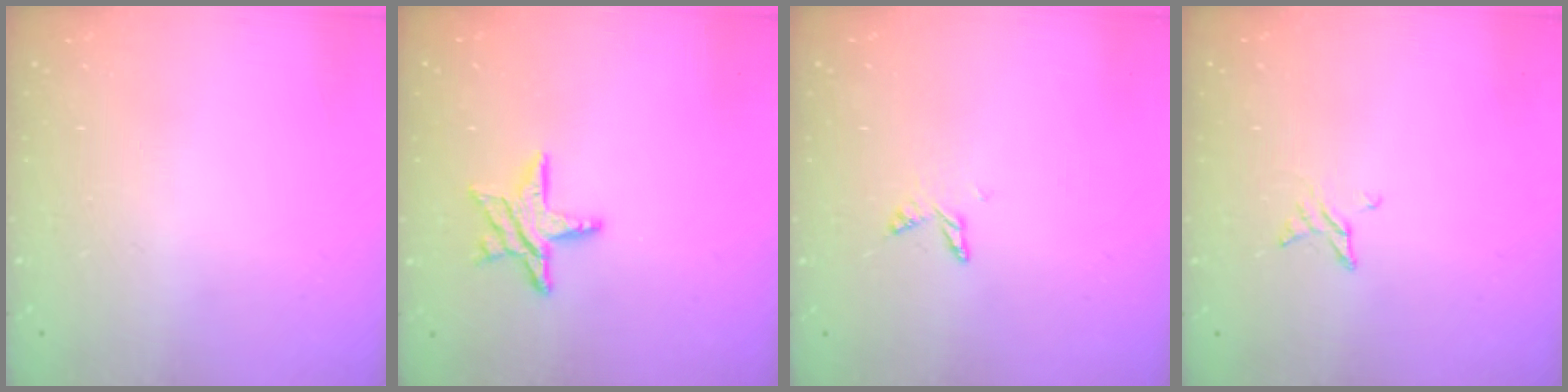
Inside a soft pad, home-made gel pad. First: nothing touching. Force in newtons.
{"total": 9.8, "press": 9.7, "slide": 1.0}
{"total": 4.6, "press": 4.6, "slide": 0.5}
{"total": 3.0, "press": 3.0, "slide": 0.3}